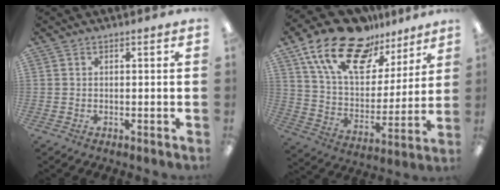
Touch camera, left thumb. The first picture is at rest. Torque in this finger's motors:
{"motor_torque": [0.35, 0.36, 1.40, -1.37, 0.36]}